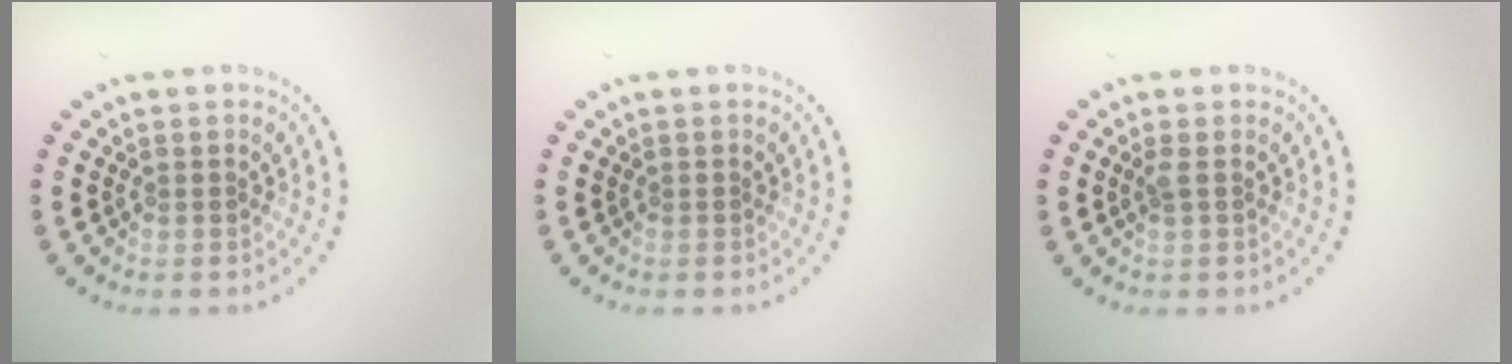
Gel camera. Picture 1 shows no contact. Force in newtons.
{"total": 0.0}
{"total": 0.6, "press": 0.5, "slide": 0.3}